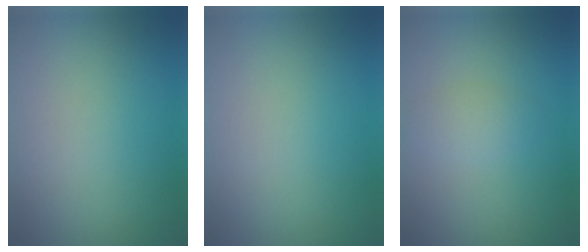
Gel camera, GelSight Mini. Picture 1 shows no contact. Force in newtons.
{"total": 0.0}
{"total": 1.5, "press": 1.5, "slide": 0.0}